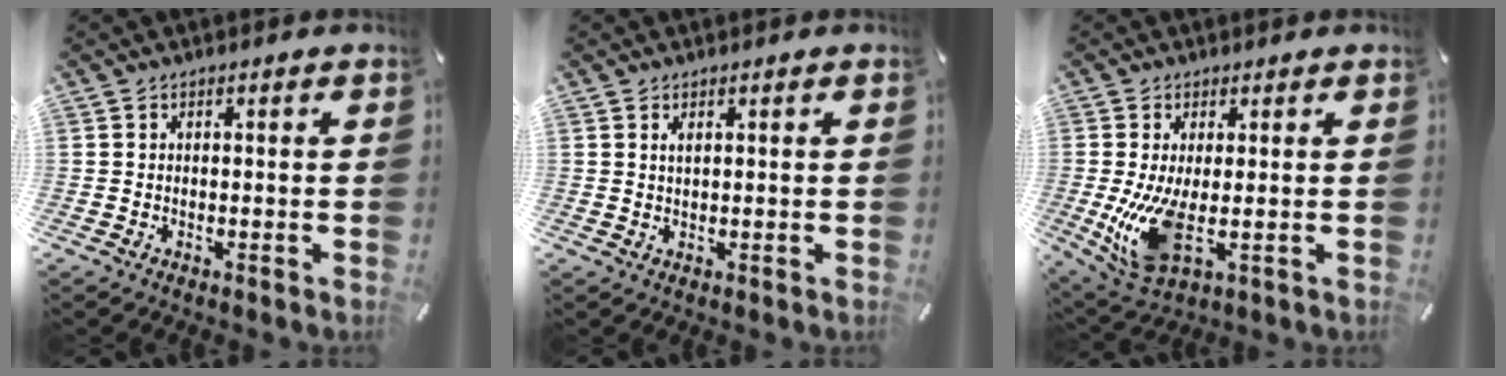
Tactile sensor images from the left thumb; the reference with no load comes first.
{"total": 1.4, "force": [0.6, 0.4, 1.1], "torque": [-0.024, 0.000, 0.011]}
{"total": 11.8, "force": [-0.1, 5.3, 10.5], "torque": [-0.218, -0.029, 0.004]}